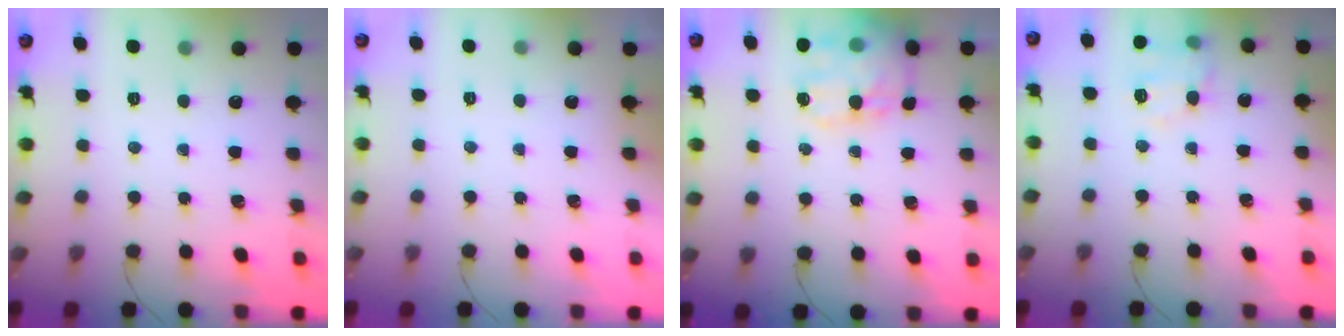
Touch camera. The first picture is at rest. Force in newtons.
{"total": 1.9, "press": 1.9, "slide": 0.3}
{"total": 17.9, "press": 17.6, "slide": 3.1}
{"total": 9.4, "press": 9.3, "slide": 0.6}